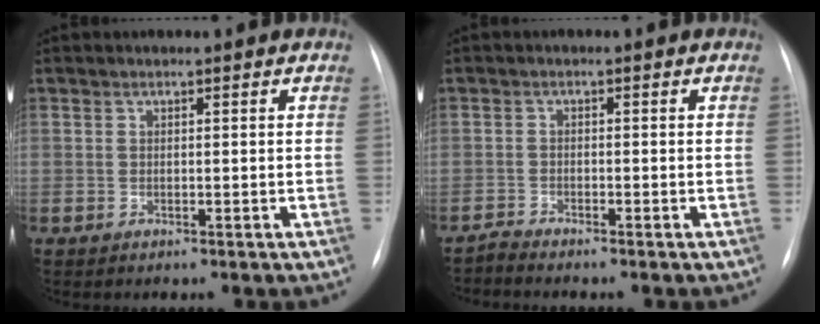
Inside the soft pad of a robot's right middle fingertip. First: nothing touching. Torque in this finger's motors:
{"motor_torque": [0.00, -0.02, -0.03, 0.00]}